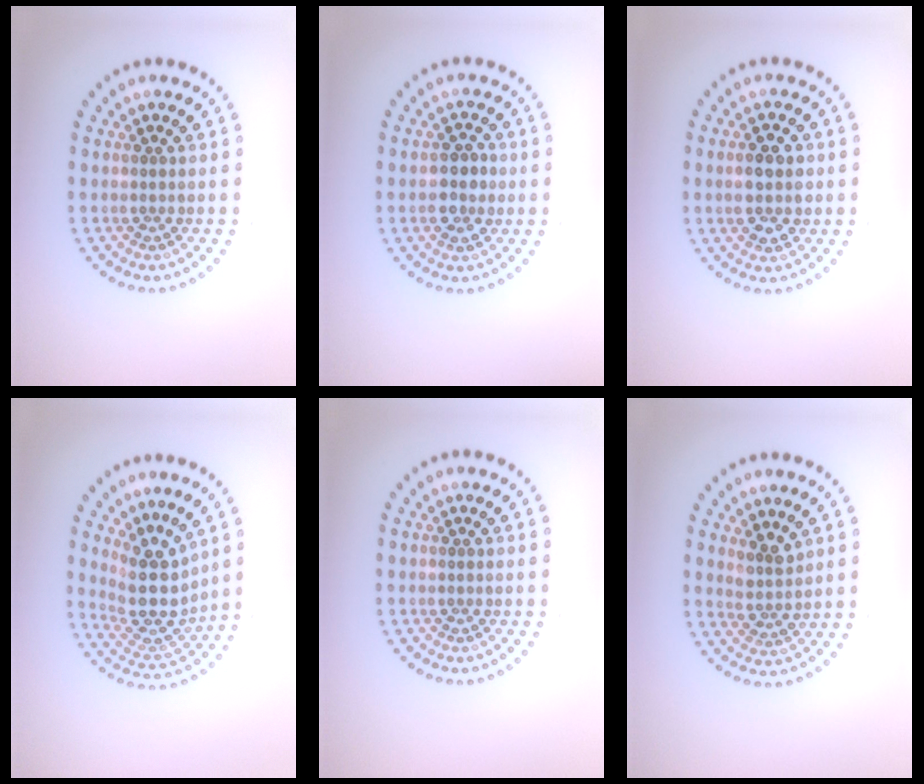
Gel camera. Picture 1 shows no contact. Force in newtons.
{"total": 2.7, "press": 2.7, "slide": 0.4}
{"total": 3.7, "press": 3.7, "slide": 0.0}
{"total": 4.7, "press": 3.8, "slide": 2.8}
{"total": 0.0}
{"total": 2.3, "press": 1.7, "slide": 1.5}